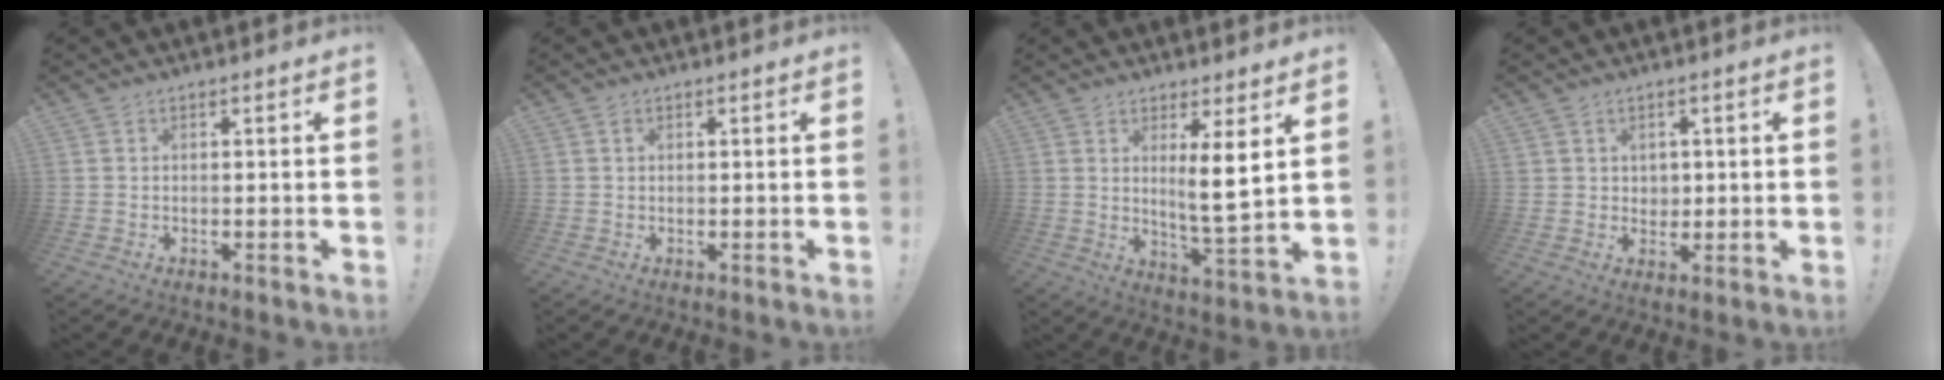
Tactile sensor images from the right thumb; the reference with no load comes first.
{"total": 0.6, "force": [0.3, 0.5, 0.2], "torque": [-0.005, 0.002, 0.006]}
{"total": 8.6, "force": [2.8, 0.6, 8.1], "torque": [-0.125, -0.028, 0.043]}
{"total": 3.3, "force": [1.7, 2.9, 0.0], "torque": [-0.001, -0.007, 0.031]}